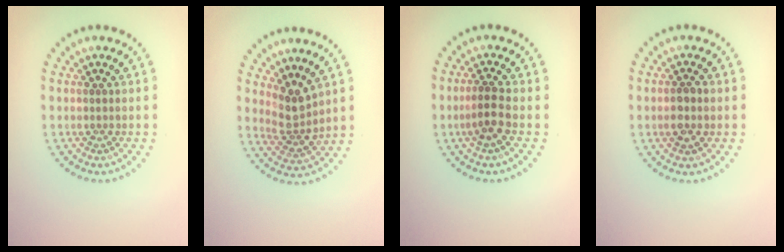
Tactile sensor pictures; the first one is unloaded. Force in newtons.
{"total": 3.0, "press": 2.4, "slide": 1.9}
{"total": 2.1, "press": 1.8, "slide": 0.9}
{"total": 1.9, "press": 1.9, "slide": 0.3}